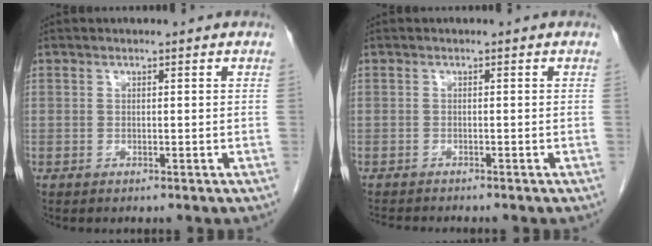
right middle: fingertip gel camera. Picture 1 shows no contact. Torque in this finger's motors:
{"motor_torque": [0.01, 0.00, 0.00, 0.00]}